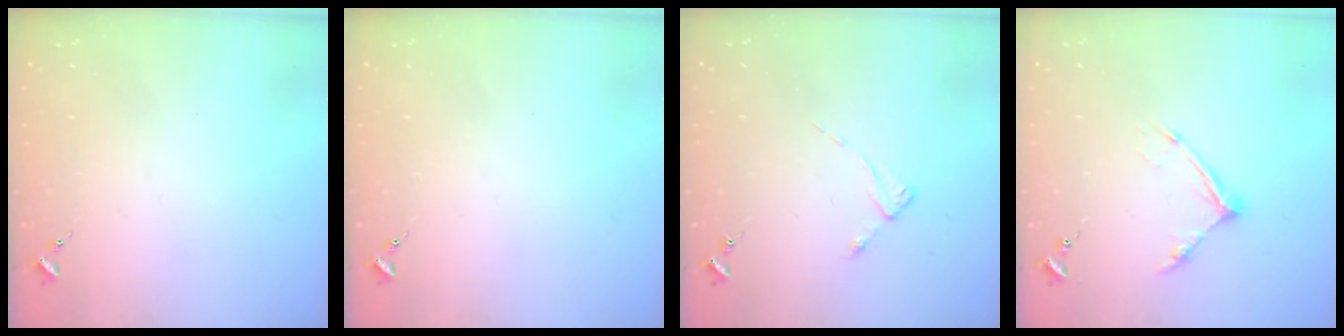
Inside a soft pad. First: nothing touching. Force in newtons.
{"total": 0.0}
{"total": 2.8, "press": 2.8, "slide": 0.3}
{"total": 10.0, "press": 9.9, "slide": 0.7}